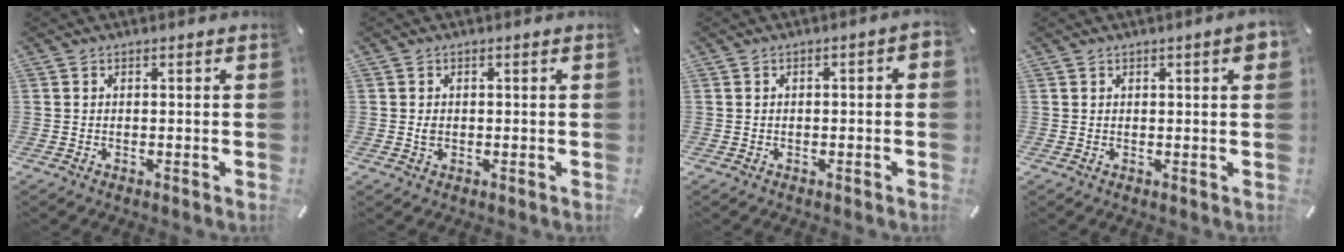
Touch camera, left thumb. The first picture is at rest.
{"total": 1.2, "force": [0.1, 1.0, 0.8], "torque": [-0.009, -0.001, -0.001]}
{"total": 2.1, "force": [-0.7, 0.9, 1.8], "torque": [-0.029, 0.005, -0.013]}
{"total": 3.0, "force": [1.1, 0.7, 2.7], "torque": [-0.044, 0.001, 0.016]}